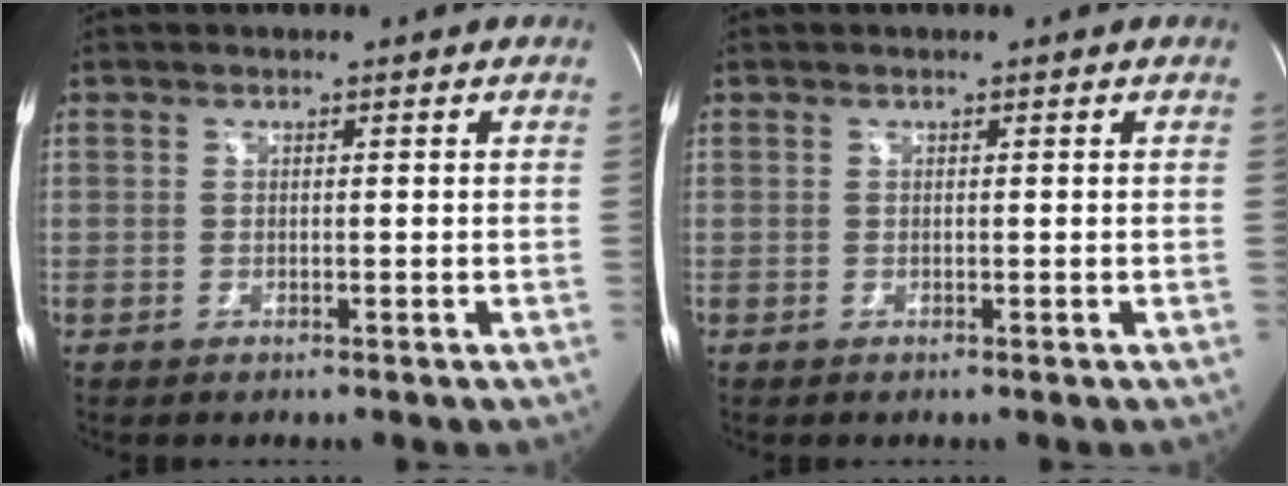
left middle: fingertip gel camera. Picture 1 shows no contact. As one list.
[{"total": 0.0}]